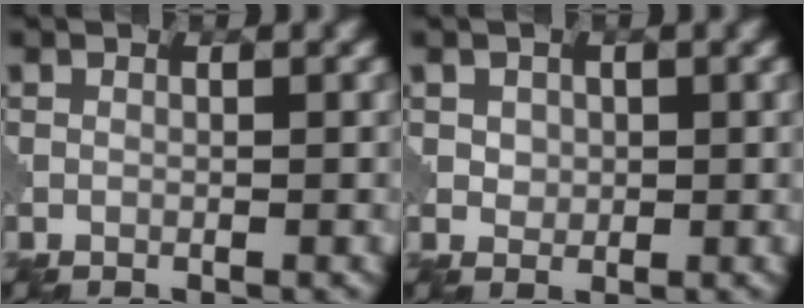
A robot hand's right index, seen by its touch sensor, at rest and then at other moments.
{"total": 1.5, "force": [0.4, 1.3, 0.6], "torque": [-0.011, -0.003, 0.010]}